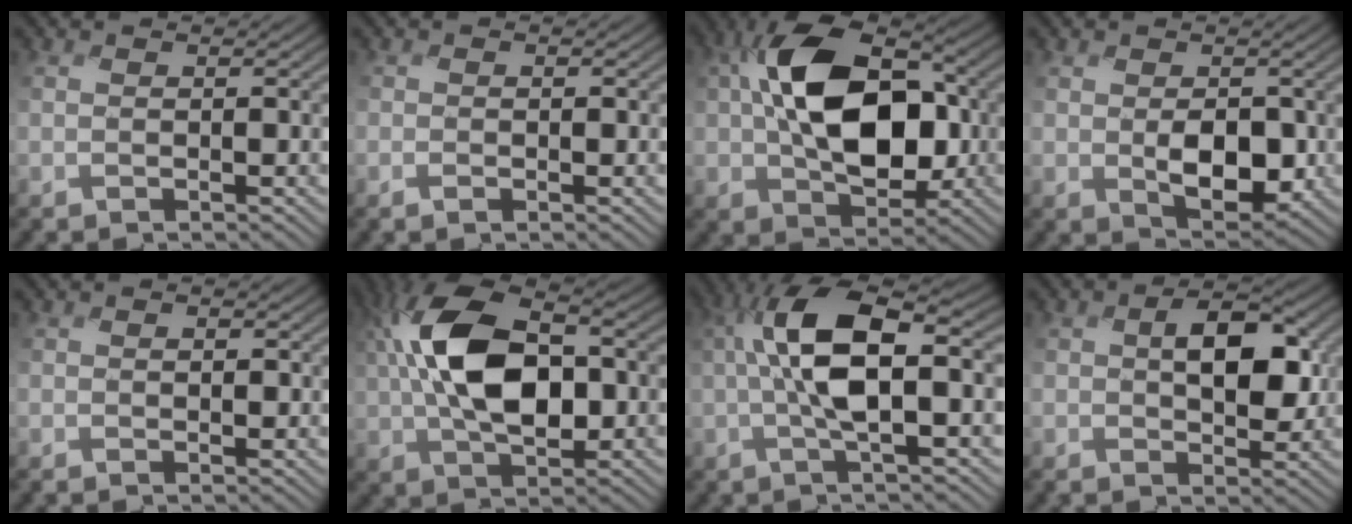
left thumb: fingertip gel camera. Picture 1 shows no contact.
{"total": 0.5, "force": [-0.5, 0.0, -0.1], "torque": [0.006, -0.002, -0.013]}
{"total": 14.3, "force": [0.6, 9.2, 11.0], "torque": [-0.196, 0.013, 0.007]}
{"total": 5.4, "force": [-0.4, 3.7, 4.0], "torque": [-0.083, -0.021, 0.002]}
{"total": 0.6, "force": [-0.1, 0.3, 0.5], "torque": [-0.005, -0.001, 0.000]}
{"total": 13.5, "force": [0.9, 7.9, 11.0], "torque": [-0.229, 0.015, 0.011]}
{"total": 10.4, "force": [0.4, 3.6, 9.8], "torque": [-0.191, 0.015, 0.000]}
{"total": 6.6, "force": [1.0, 3.9, 5.3], "torque": [-0.087, 0.002, 0.013]}